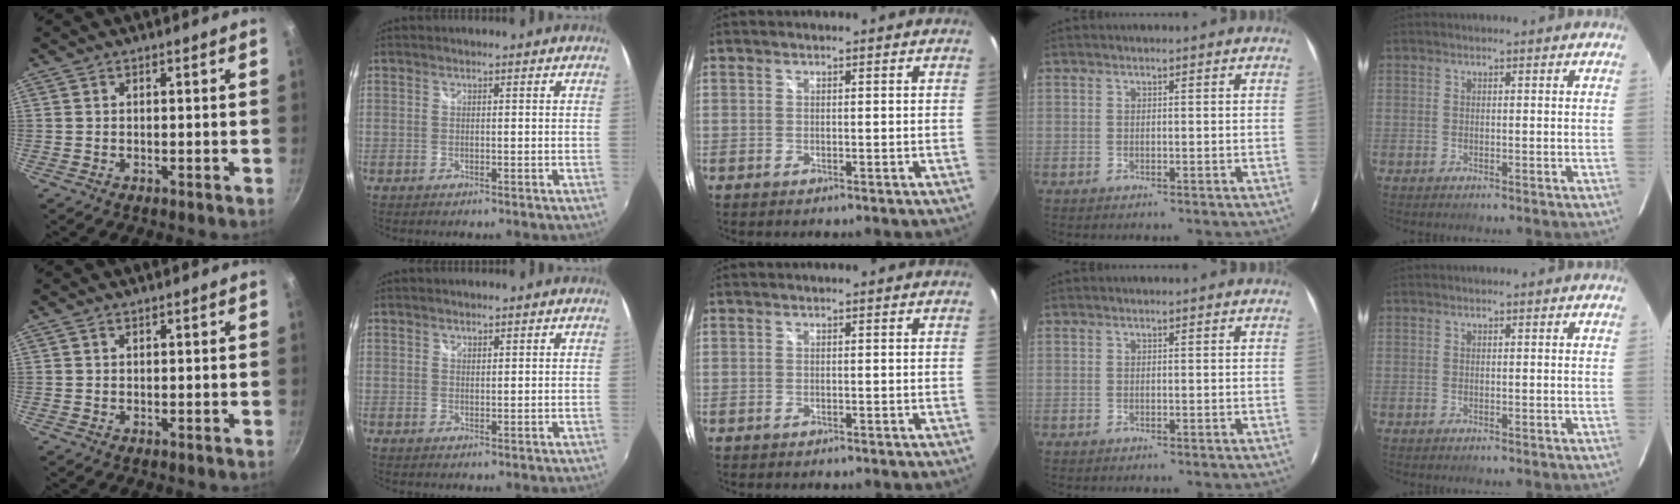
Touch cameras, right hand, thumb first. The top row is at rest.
{"thumb": {"total": 0.5, "force": [0.3, 0.4, 0.3], "torque": [-0.003, 0.002, 0.006]}, "index": {"total": 0.9, "force": [0.8, 0.5, 0.2], "torque": [-0.001, 0.000, 0.013]}}